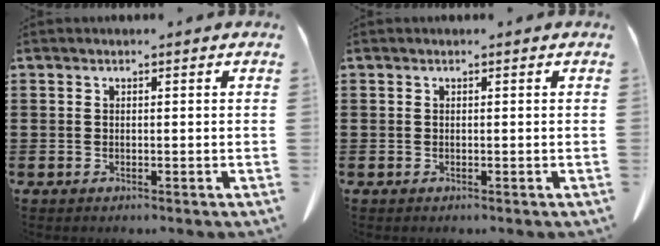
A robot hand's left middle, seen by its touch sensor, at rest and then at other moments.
{"total": 0.0}